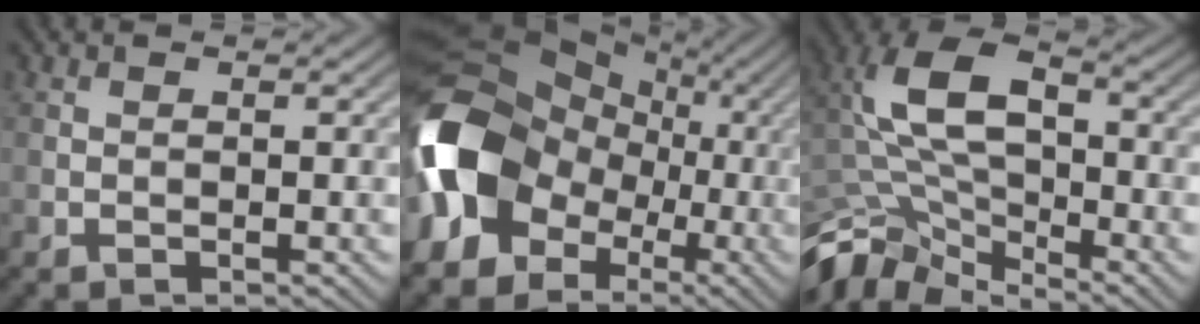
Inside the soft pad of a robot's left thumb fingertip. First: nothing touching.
{"total": 17.9, "force": [-3.0, 14.2, 10.5], "torque": [-0.251, -0.012, -0.063]}
{"total": 10.9, "force": [-5.0, 5.8, 7.8], "torque": [-0.161, -0.003, -0.112]}